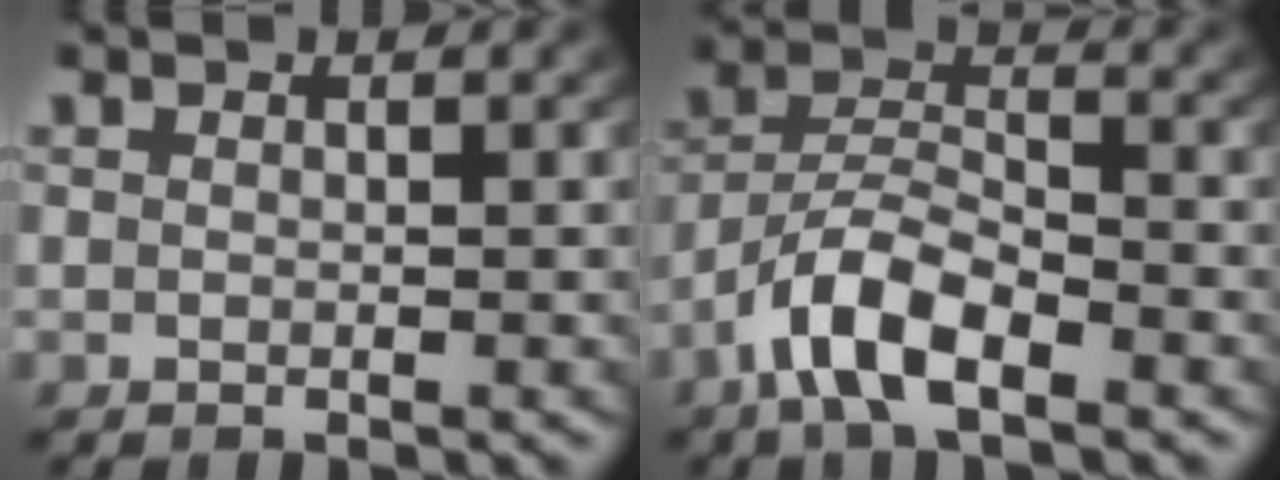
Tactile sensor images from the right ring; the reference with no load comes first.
{"total": 5.5, "force": [-3.0, 2.6, 3.8], "torque": [-0.080, -0.016, -0.050]}